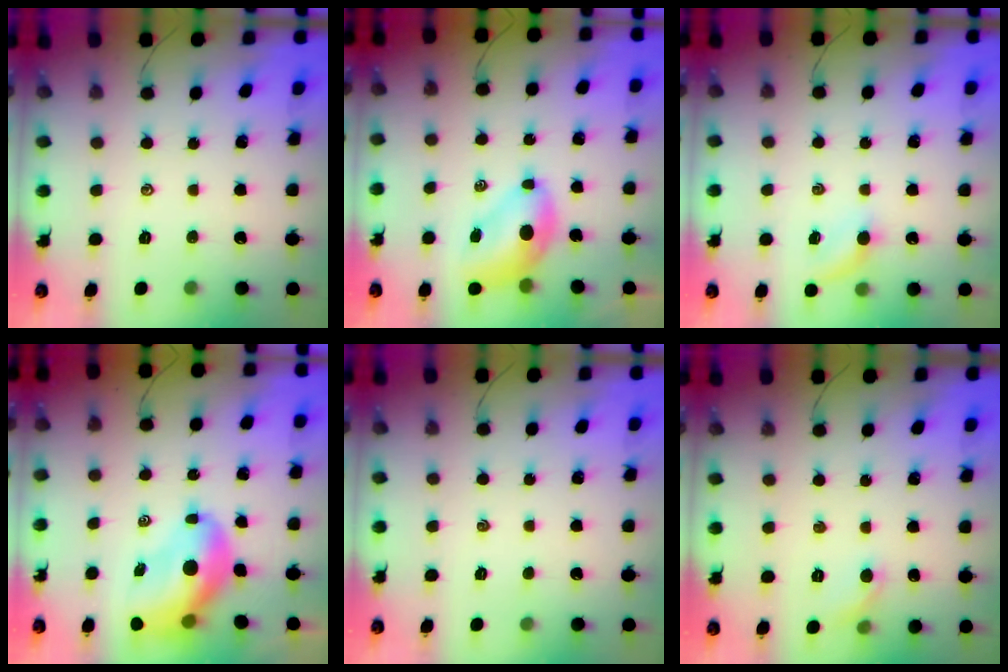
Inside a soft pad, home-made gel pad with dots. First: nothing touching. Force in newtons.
{"total": 6.8, "press": 6.7, "slide": 1.3}
{"total": 5.3, "press": 5.2, "slide": 1.1}
{"total": 10.1, "press": 9.6, "slide": 2.9}
{"total": 0.0}
{"total": 4.5, "press": 4.3, "slide": 1.6}